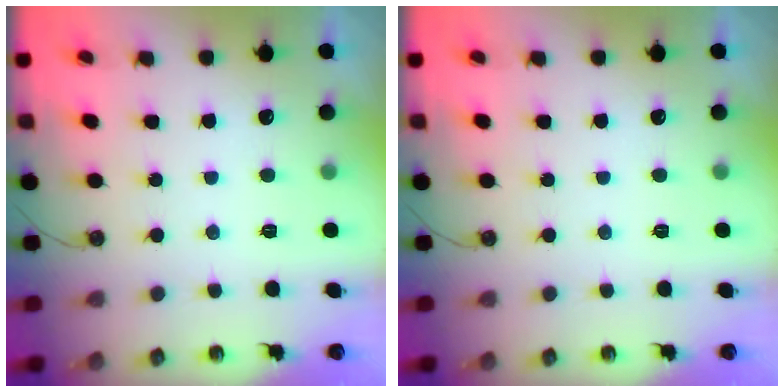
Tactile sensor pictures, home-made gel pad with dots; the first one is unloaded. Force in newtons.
{"total": 0.0}